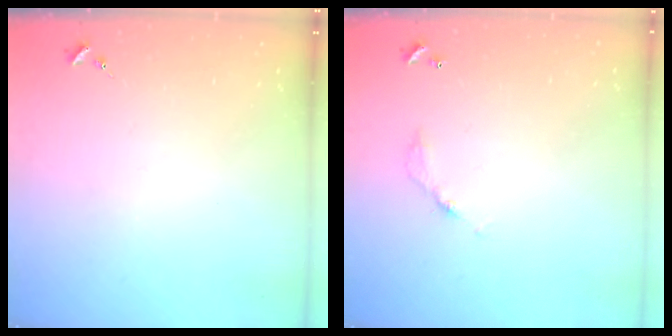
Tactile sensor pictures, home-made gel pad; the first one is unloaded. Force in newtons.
{"total": 3.6, "press": 3.6, "slide": 0.2}